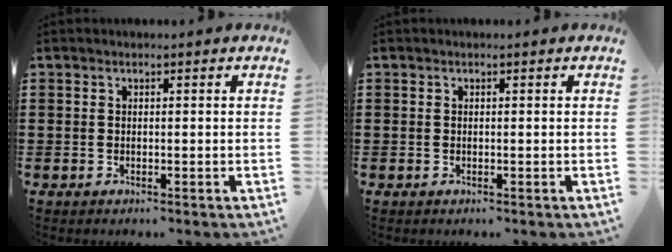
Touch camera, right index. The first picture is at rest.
{"total": 0.0}